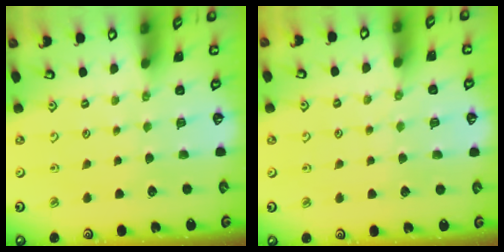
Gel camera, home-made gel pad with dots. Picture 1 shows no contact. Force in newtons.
{"total": 2.9, "press": 2.9, "slide": 0.5}